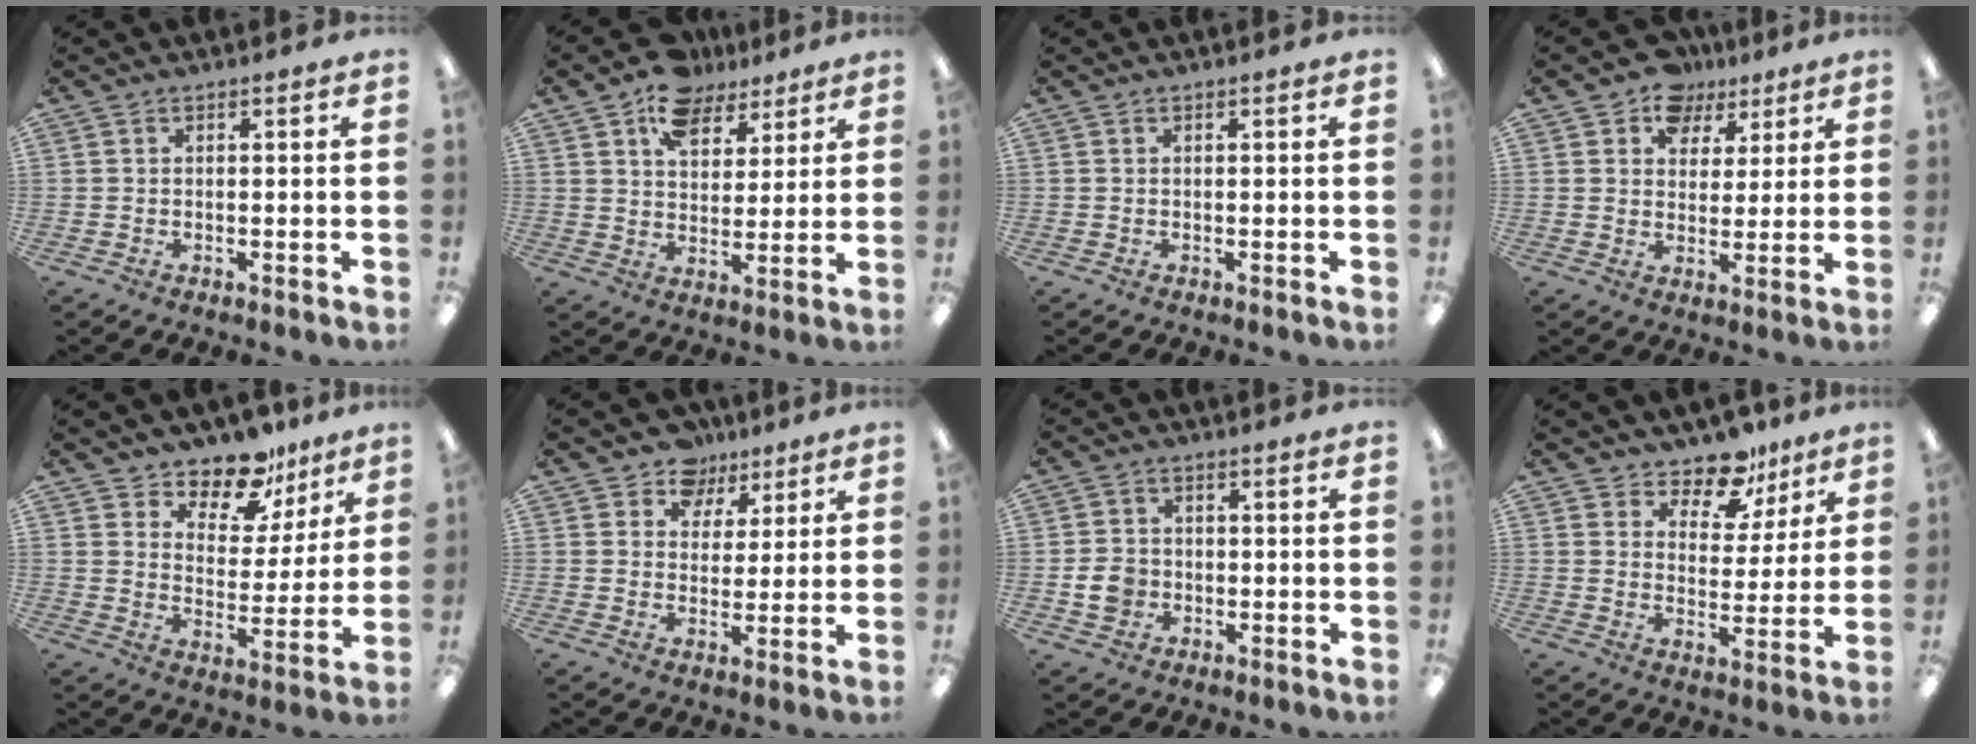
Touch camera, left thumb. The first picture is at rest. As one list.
[{"total": 11.2, "force": [7.7, 7.0, 4.1], "torque": [-0.059, -0.041, 0.140]}, {"total": 0.0}, {"total": 8.8, "force": [5.8, 6.3, 2.2], "torque": [-0.029, -0.037, 0.106]}, {"total": 11.6, "force": [9.6, 5.3, 3.6], "torque": [-0.059, -0.073, 0.176]}, {"total": 7.8, "force": [5.3, 5.6, 1.2], "torque": [-0.016, -0.036, 0.097]}, {"total": 5.5, "force": [-1.2, 4.7, 2.6], "torque": [-0.042, 0.007, -0.021]}, {"total": 10.1, "force": [8.2, 4.9, 3.0], "torque": [-0.048, -0.060, 0.150]}]